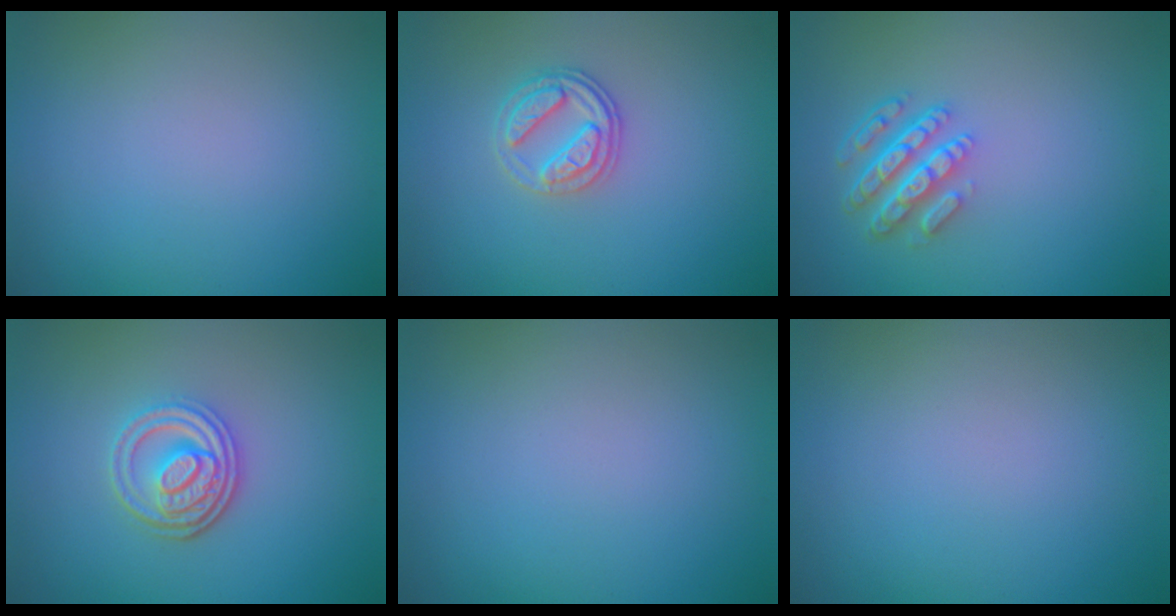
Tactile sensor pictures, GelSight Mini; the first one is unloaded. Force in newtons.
{"total": 2.6, "press": 2.5, "slide": 0.8}
{"total": 4.5, "press": 3.4, "slide": 3.0}
{"total": 3.9, "press": 3.1, "slide": 2.3}
{"total": 0.0}
{"total": 0.0}